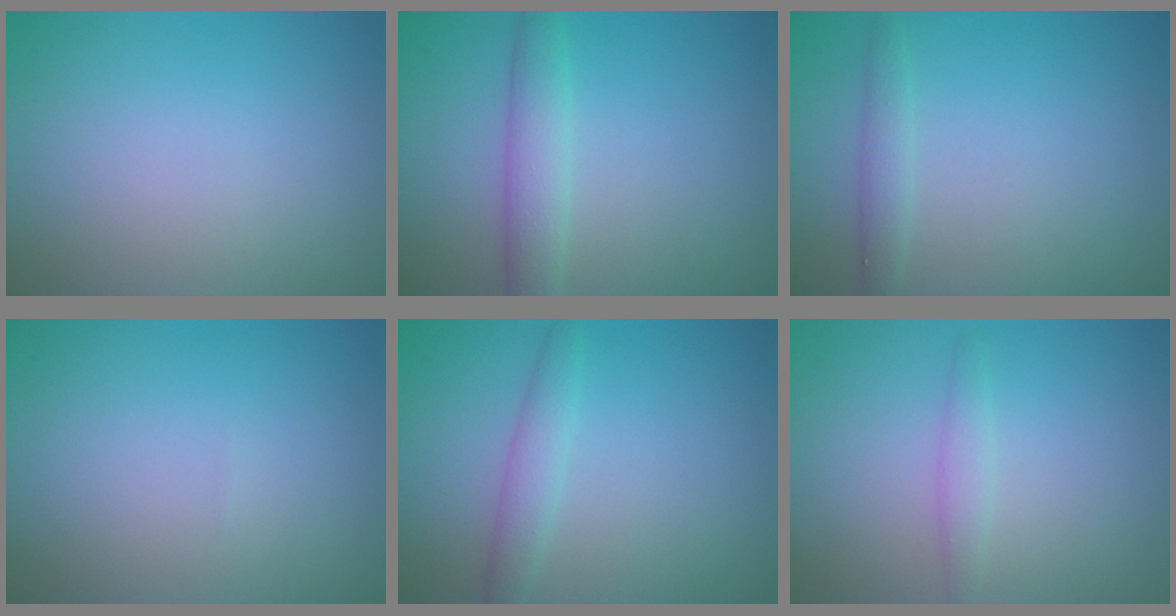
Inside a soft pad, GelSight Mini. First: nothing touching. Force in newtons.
{"total": 2.9, "press": 2.9, "slide": 0.0}
{"total": 1.5, "press": 1.5, "slide": 0.0}
{"total": 0.0}
{"total": 2.1, "press": 2.1, "slide": 0.1}
{"total": 1.2, "press": 1.2, "slide": 0.1}